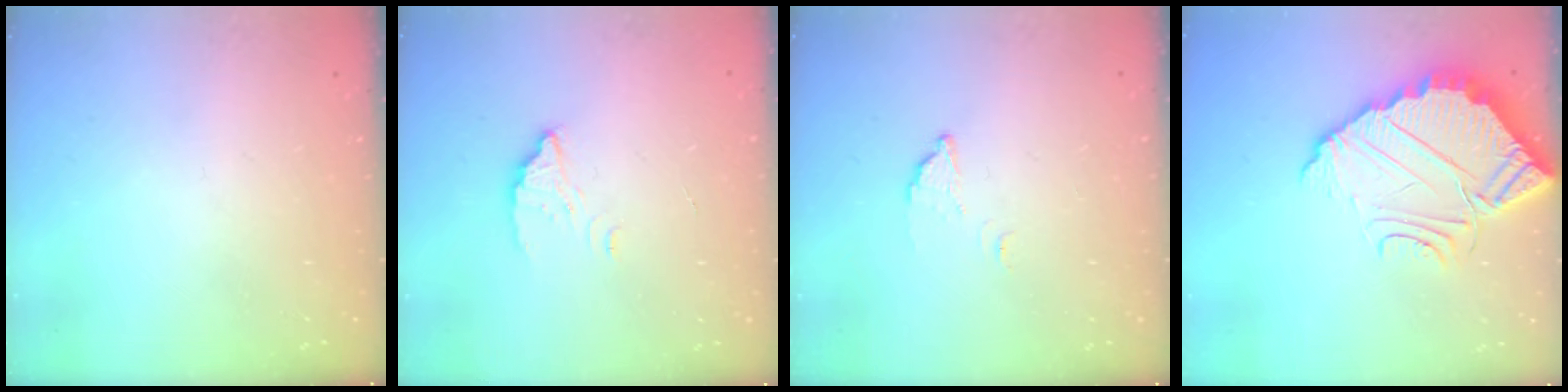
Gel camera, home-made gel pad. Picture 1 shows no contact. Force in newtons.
{"total": 2.7, "press": 2.7, "slide": 0.1}
{"total": 2.2, "press": 2.2, "slide": 0.1}
{"total": 10.2, "press": 10.1, "slide": 0.8}